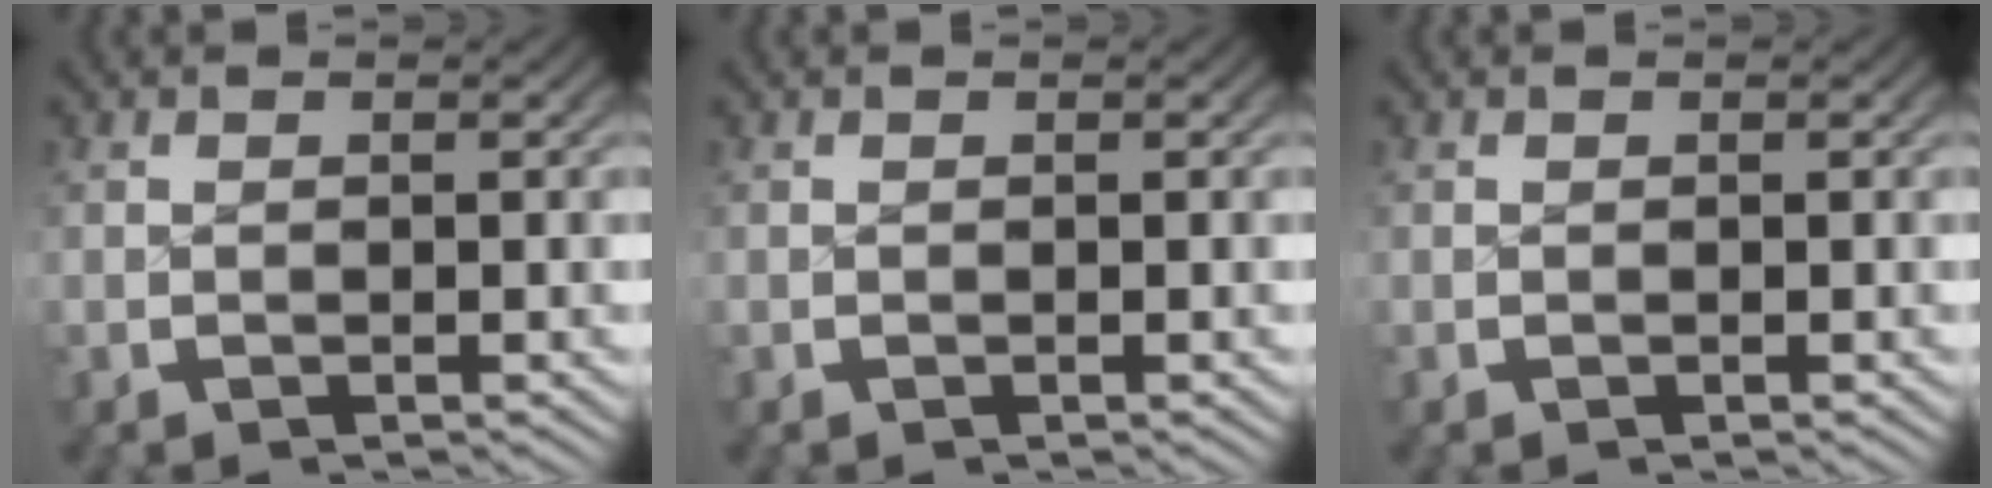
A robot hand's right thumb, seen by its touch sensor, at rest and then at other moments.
{"total": 0.0}
{"total": 0.0}